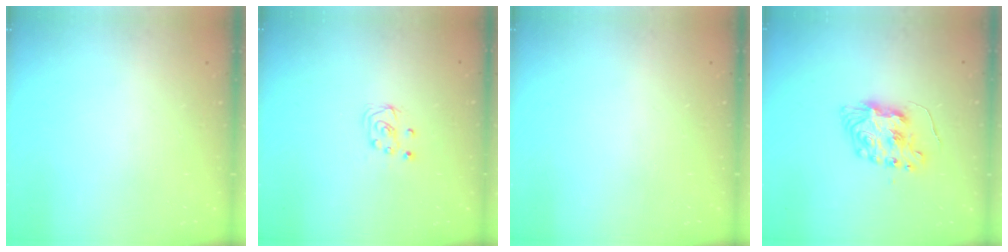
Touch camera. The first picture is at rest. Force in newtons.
{"total": 4.5, "press": 4.5, "slide": 0.5}
{"total": 0.0}
{"total": 9.0, "press": 9.0, "slide": 0.9}